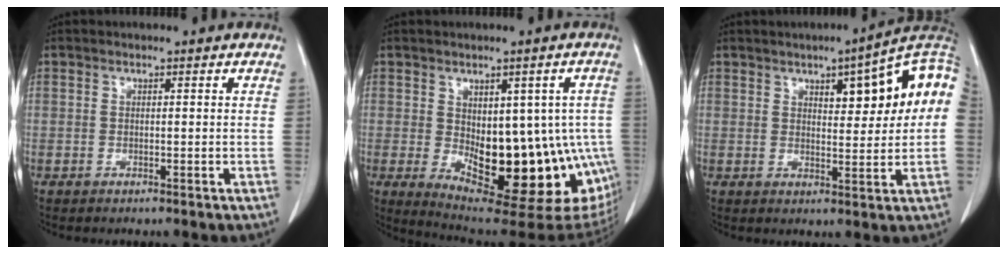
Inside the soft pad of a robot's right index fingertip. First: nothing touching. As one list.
[{"total": 20.4, "force": [-5.1, 9.3, 17.5], "torque": [-0.163, 0.000, -0.044]}, {"total": 13.2, "force": [3.3, 3.1, 12.4], "torque": [-0.165, 0.033, 0.041]}]